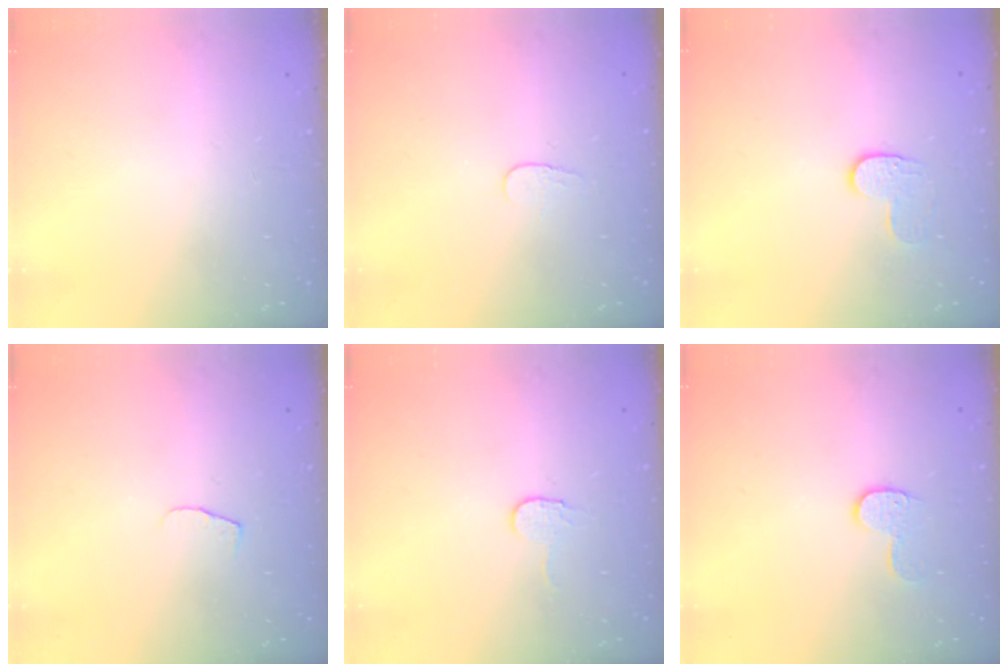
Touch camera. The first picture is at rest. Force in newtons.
{"total": 3.5, "press": 3.4, "slide": 0.4}
{"total": 3.6, "press": 3.6, "slide": 0.3}
{"total": 4.2, "press": 4.1, "slide": 0.4}
{"total": 3.2, "press": 3.2, "slide": 0.3}
{"total": 6.9, "press": 6.9, "slide": 0.1}